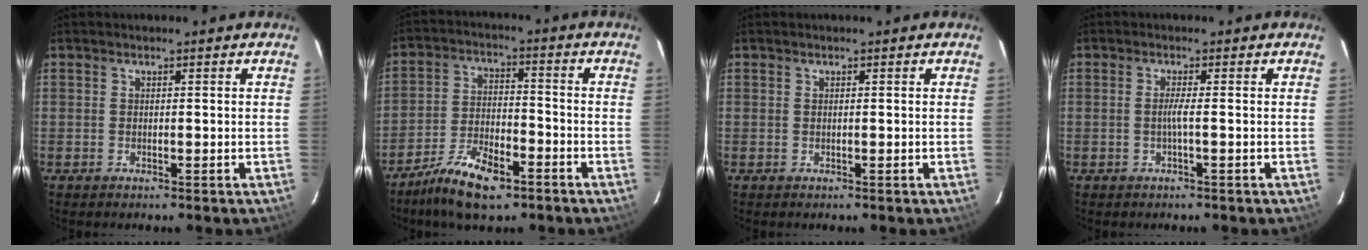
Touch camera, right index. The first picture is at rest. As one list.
[{"total": 11.1, "force": [-7.7, 4.1, 6.9], "torque": [-0.151, -0.009, -0.142]}, {"total": 0.0}, {"total": 1.5, "force": [-0.4, -0.5, 1.3], "torque": [-0.023, -0.002, -0.010]}]